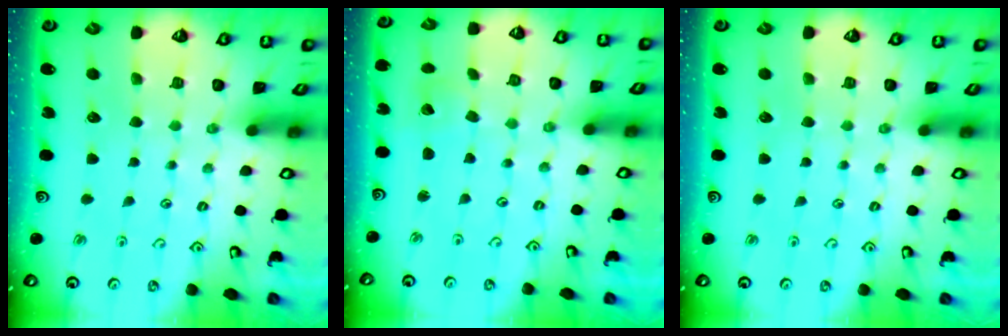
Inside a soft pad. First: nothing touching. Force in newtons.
{"total": 2.0, "press": 2.0, "slide": 0.1}
{"total": 0.0}